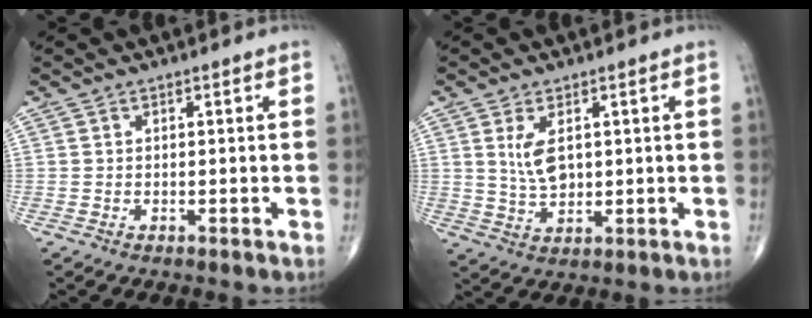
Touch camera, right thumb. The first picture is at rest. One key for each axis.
{"total": 5.5, "fx": 1.6, "fy": 2.9, "fz": 4.4, "tx": -0.080, "ty": -0.013, "tz": 0.039}